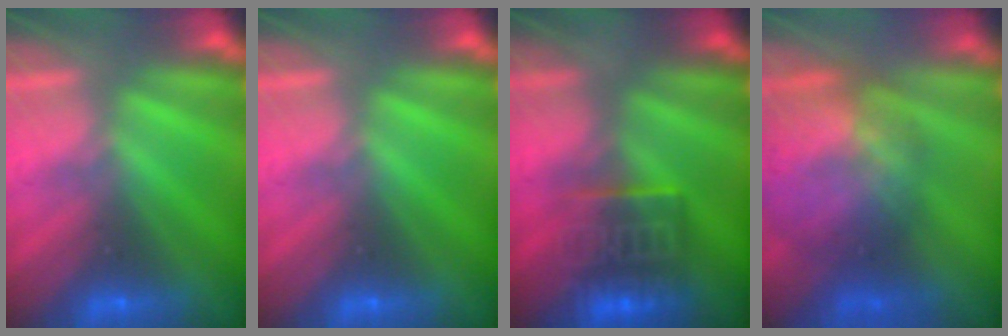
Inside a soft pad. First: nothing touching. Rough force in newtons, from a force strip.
{"total": 0.0}
{"total": 7.3}
{"total": 8.8}